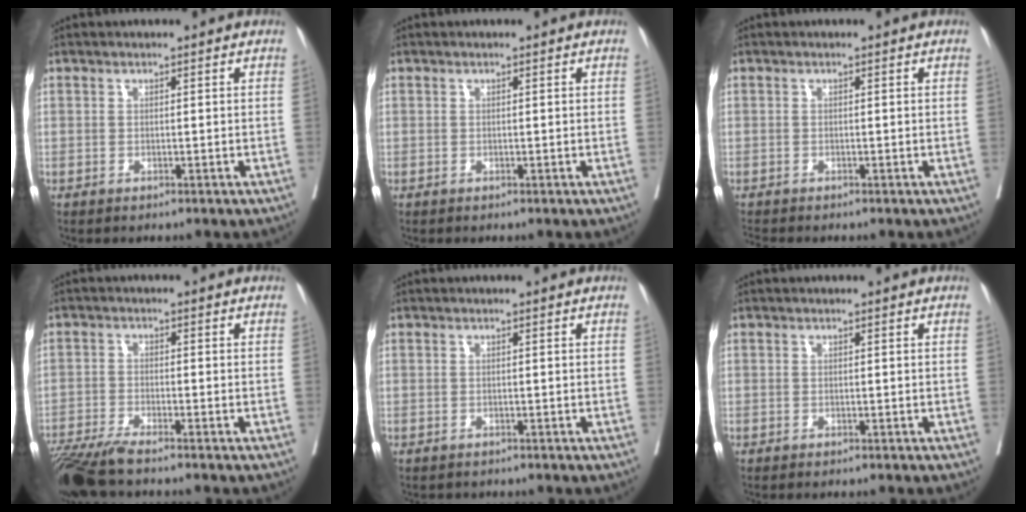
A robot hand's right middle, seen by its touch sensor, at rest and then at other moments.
{"total": 0.0}
{"total": 1.1, "force": [-1.1, -0.3, 0.0], "torque": [-0.012, -0.008, -0.021]}
{"total": 7.2, "force": [-6.1, -0.3, 3.8], "torque": [-0.059, -0.023, -0.111]}
{"total": 1.1, "force": [-1.0, 0.4, 0.1], "torque": [-0.019, -0.004, -0.016]}
{"total": 1.1, "force": [-1.0, 0.1, 0.4], "torque": [-0.005, -0.002, -0.016]}